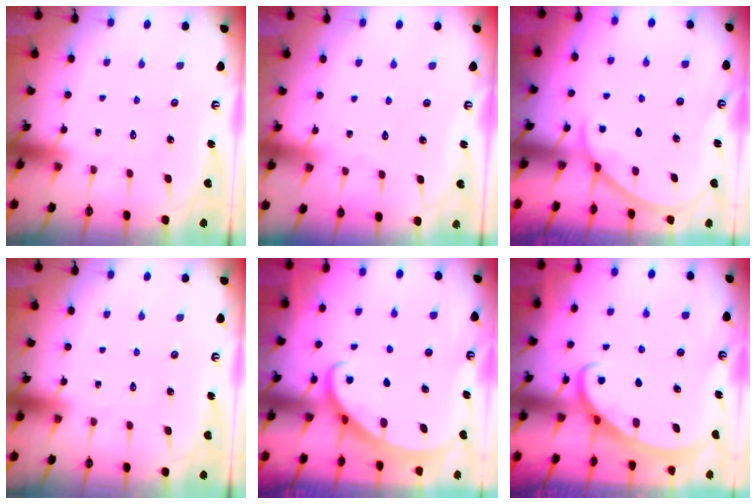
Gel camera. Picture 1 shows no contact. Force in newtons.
{"total": 2.0, "press": 2.0, "slide": 0.2}
{"total": 2.0, "press": 2.0, "slide": 0.1}
{"total": 0.0}
{"total": 2.4, "press": 2.4, "slide": 0.2}
{"total": 2.6, "press": 2.6, "slide": 0.3}